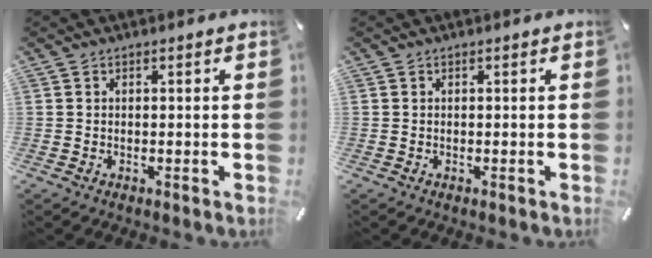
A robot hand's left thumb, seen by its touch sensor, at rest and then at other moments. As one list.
[{"total": 0.0}]